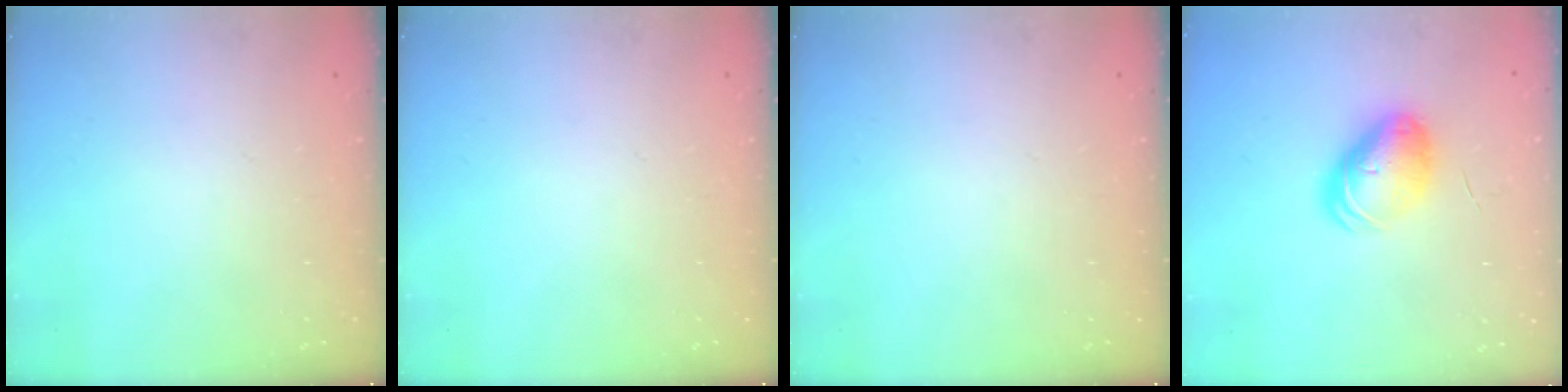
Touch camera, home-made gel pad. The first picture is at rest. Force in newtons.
{"total": 0.0}
{"total": 0.0}
{"total": 9.4, "press": 9.3, "slide": 1.6}